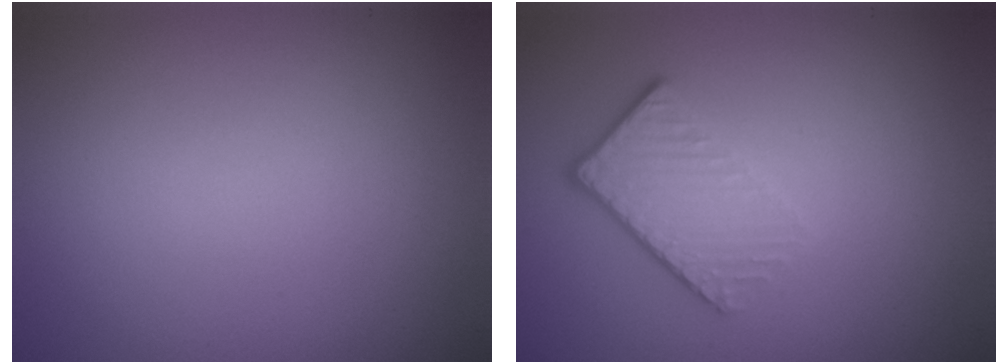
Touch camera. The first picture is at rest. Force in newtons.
{"total": 4.2, "press": 2.8, "slide": 3.1}